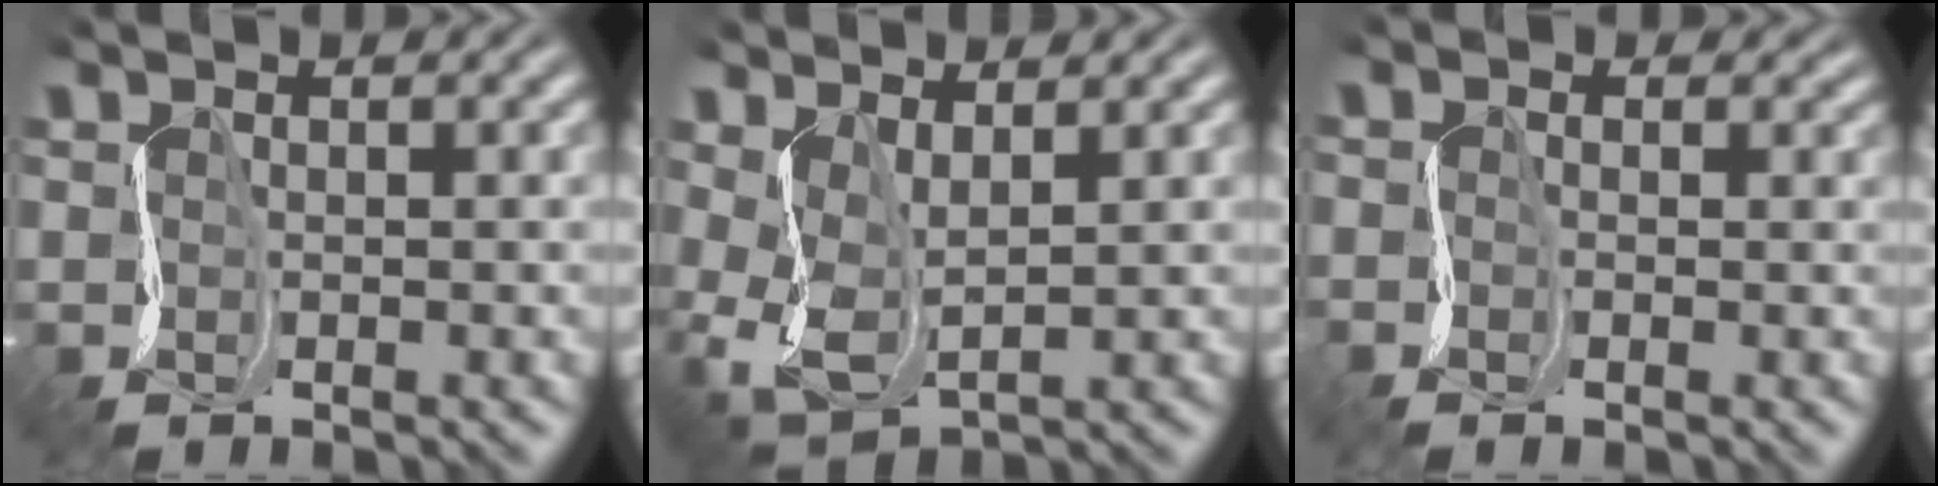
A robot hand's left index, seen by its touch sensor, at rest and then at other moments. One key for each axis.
{"total": 3.0, "fx": 0.1, "fy": 1.7, "fz": 2.5, "tx": -0.079, "ty": -0.008, "tz": 0.010}
{"total": 1.2, "fx": -1.0, "fy": 0.4, "fz": -0.5, "tx": 0.008, "ty": -0.001, "tz": -0.017}